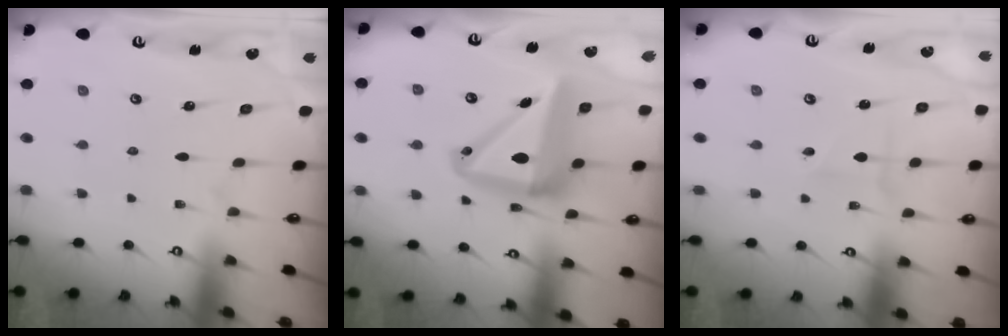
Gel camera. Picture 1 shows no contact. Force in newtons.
{"total": 15.2, "press": 14.9, "slide": 3.1}
{"total": 1.9, "press": 1.8, "slide": 0.5}